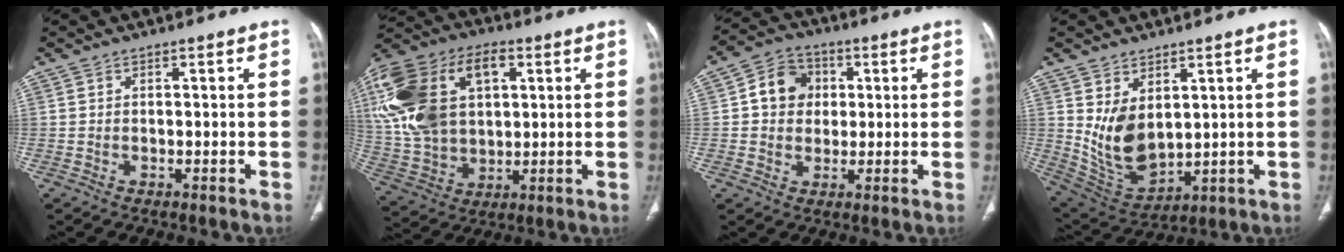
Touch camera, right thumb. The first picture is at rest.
{"total": 24.6, "force": [6.3, 15.9, 17.7], "torque": [-0.372, 0.017, 0.119]}
{"total": 8.4, "force": [1.3, 7.3, 4.0], "torque": [-0.038, 0.008, 0.013]}
{"total": 10.5, "force": [2.6, 6.4, 7.8], "torque": [-0.128, -0.025, 0.080]}